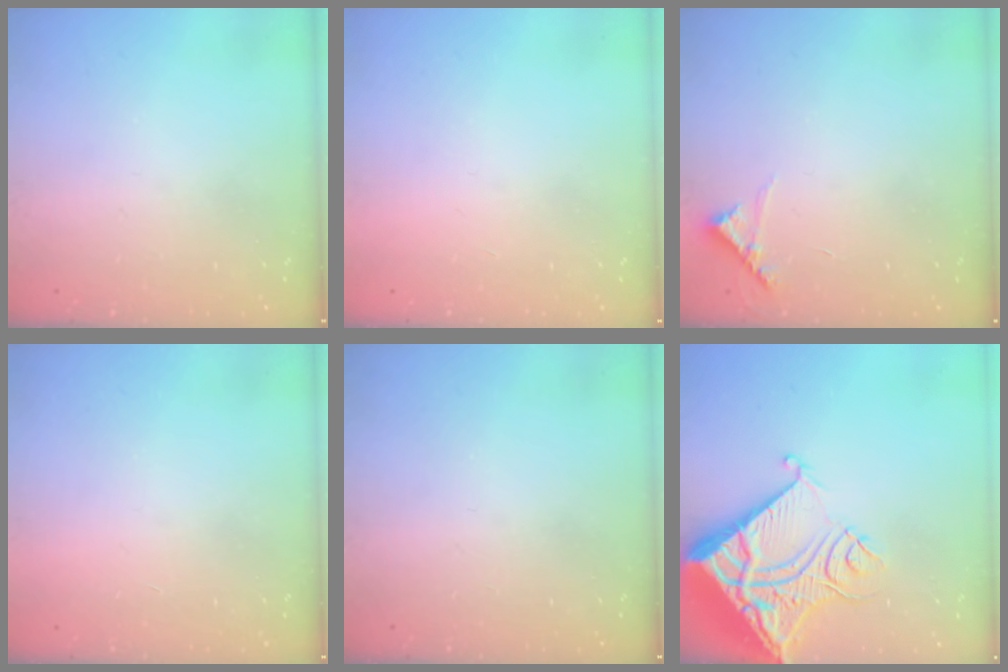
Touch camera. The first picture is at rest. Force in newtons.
{"total": 1.5, "press": 1.5, "slide": 0.1}
{"total": 5.4, "press": 5.4, "slide": 0.4}
{"total": 1.6, "press": 1.6, "slide": 0.1}
{"total": 0.0}
{"total": 19.5, "press": 19.4, "slide": 2.7}